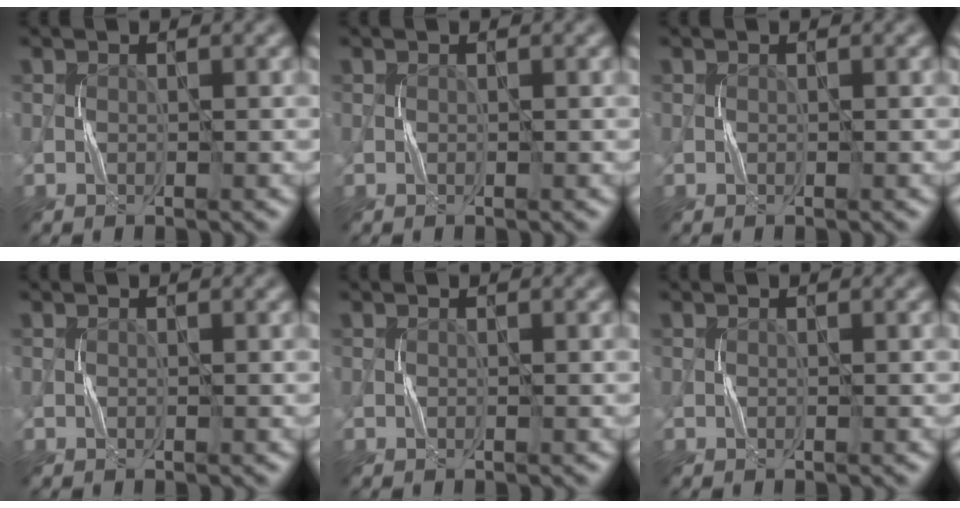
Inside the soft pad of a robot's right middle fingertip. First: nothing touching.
{"total": 0.0}
{"total": 0.0}
{"total": 0.0}
{"total": 0.0}
{"total": 0.0}